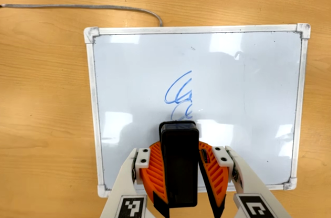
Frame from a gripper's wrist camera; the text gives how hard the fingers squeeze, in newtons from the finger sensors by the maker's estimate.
{"total": 8.6, "left": 8.6, "right": 8.6}